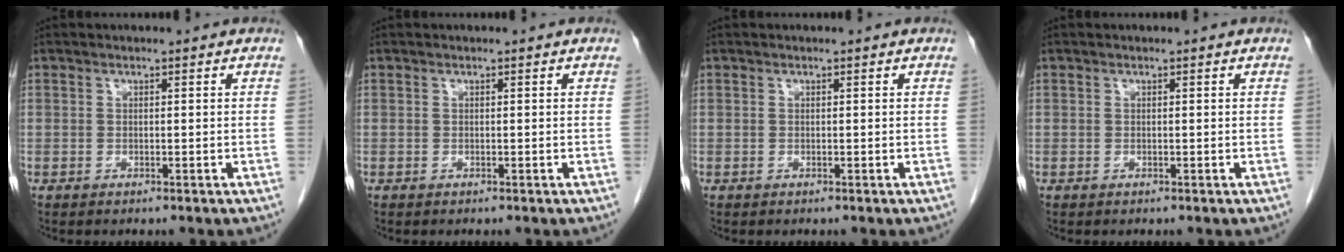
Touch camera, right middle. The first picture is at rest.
{"total": 0.0}
{"total": 0.0}
{"total": 0.0}